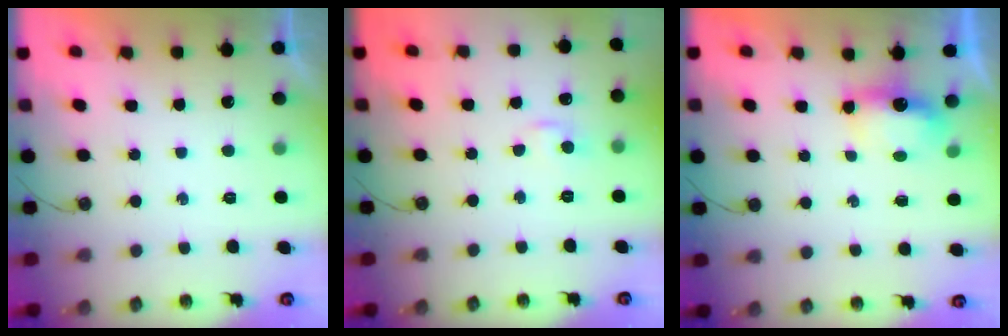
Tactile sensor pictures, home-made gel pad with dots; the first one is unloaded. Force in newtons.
{"total": 5.8, "press": 5.8, "slide": 0.6}
{"total": 4.9, "press": 4.8, "slide": 0.6}